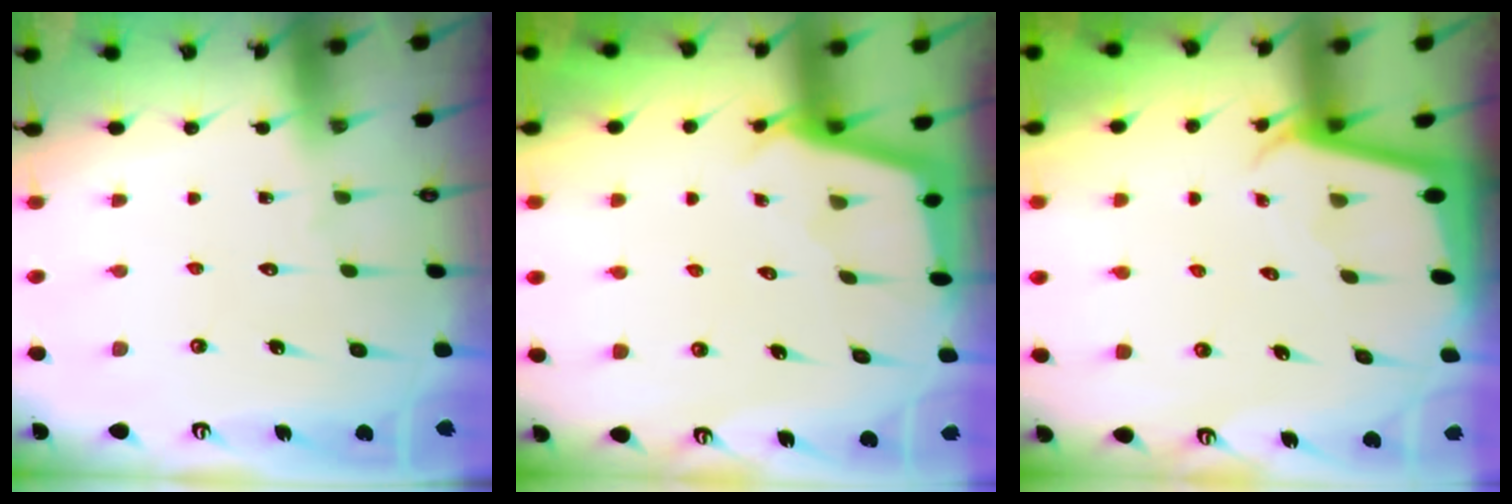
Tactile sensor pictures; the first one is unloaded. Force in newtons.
{"total": 2.9, "press": 2.9, "slide": 0.3}
{"total": 2.1, "press": 2.1, "slide": 0.1}